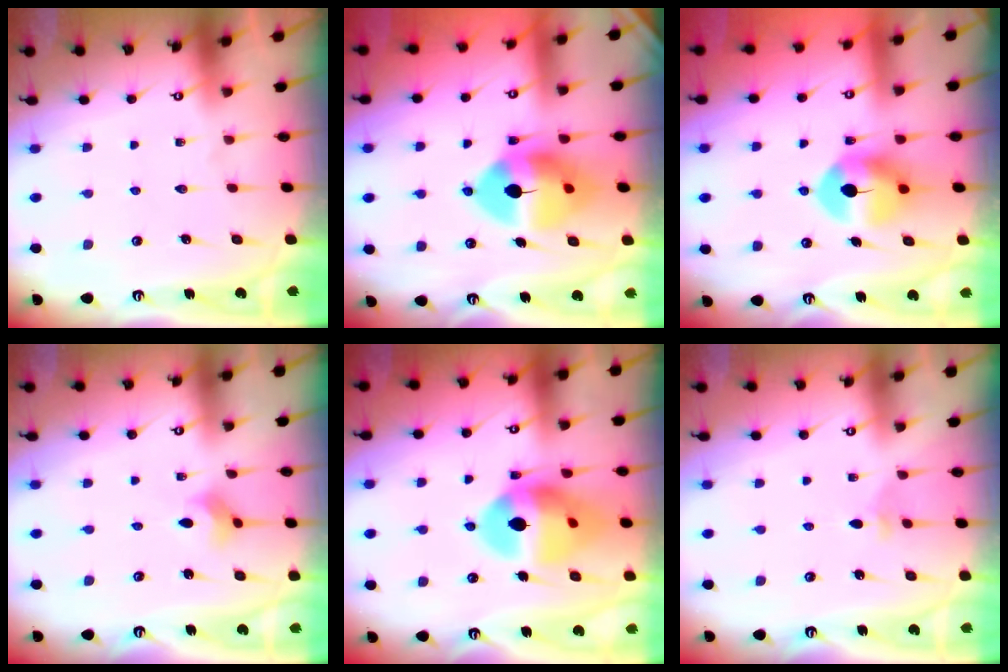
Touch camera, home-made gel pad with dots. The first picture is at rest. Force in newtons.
{"total": 13.1, "press": 13.0, "slide": 1.9}
{"total": 8.9, "press": 8.9, "slide": 1.2}
{"total": 3.4, "press": 3.3, "slide": 0.6}
{"total": 15.8, "press": 15.8, "slide": 1.3}
{"total": 2.9, "press": 2.8, "slide": 0.8}